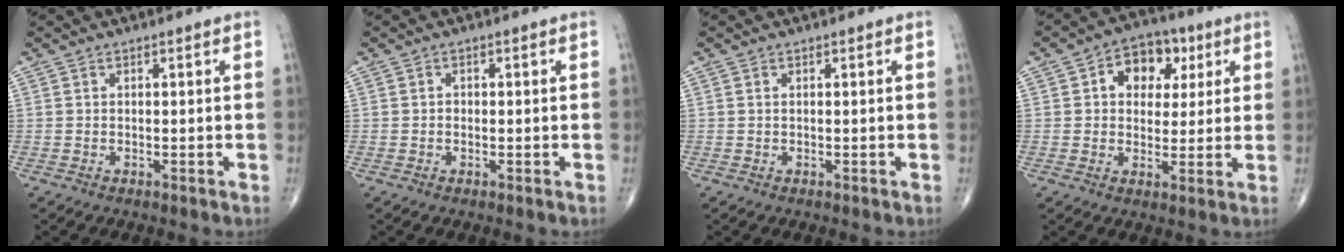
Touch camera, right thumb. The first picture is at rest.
{"total": 0.7, "force": [-0.1, 0.6, 0.4], "torque": [-0.007, 0.001, -0.003]}
{"total": 0.0}
{"total": 10.0, "force": [3.2, 7.3, 6.0], "torque": [-0.045, 0.004, 0.046]}